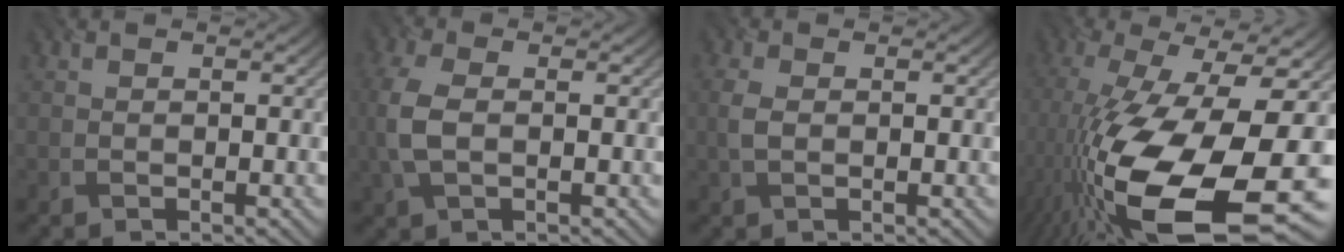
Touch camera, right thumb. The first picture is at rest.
{"total": 5.2, "force": [-0.1, 3.0, 4.2], "torque": [-0.124, 0.002, -0.004]}
{"total": 2.1, "force": [0.1, 1.3, 1.7], "torque": [-0.051, 0.002, 0.001]}
{"total": 20.5, "force": [-5.9, 7.4, 18.2], "torque": [-0.360, -0.034, -0.089]}